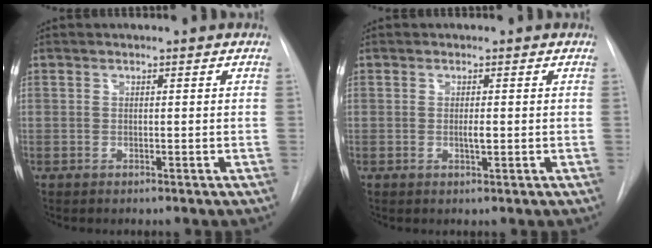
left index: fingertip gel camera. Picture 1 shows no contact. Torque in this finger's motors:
{"motor_torque": [0.35, -0.16, 0.13, 0.05]}